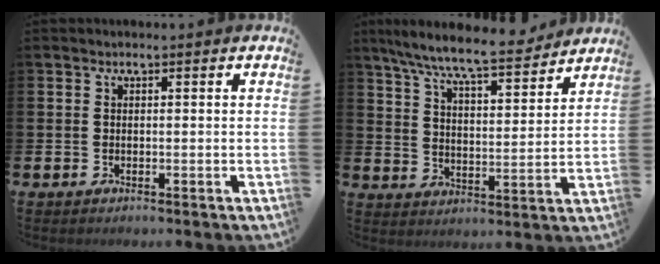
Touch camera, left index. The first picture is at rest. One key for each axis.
{"total": 9.2, "fx": 8.4, "fy": 0.9, "fz": 3.5, "tx": -0.091, "ty": -0.053, "tz": 0.146}